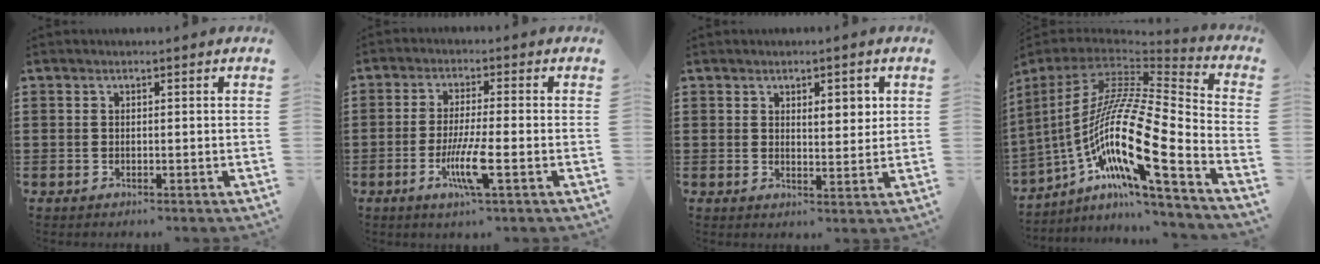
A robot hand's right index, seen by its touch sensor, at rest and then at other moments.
{"total": 7.0, "force": [-2.5, 0.7, 6.5], "torque": [-0.127, -0.016, -0.046]}
{"total": 3.6, "force": [1.6, 1.6, 2.8], "torque": [-0.034, 0.000, 0.020]}
{"total": 17.4, "force": [-5.5, 4.3, 15.9], "torque": [-0.349, -0.023, -0.117]}